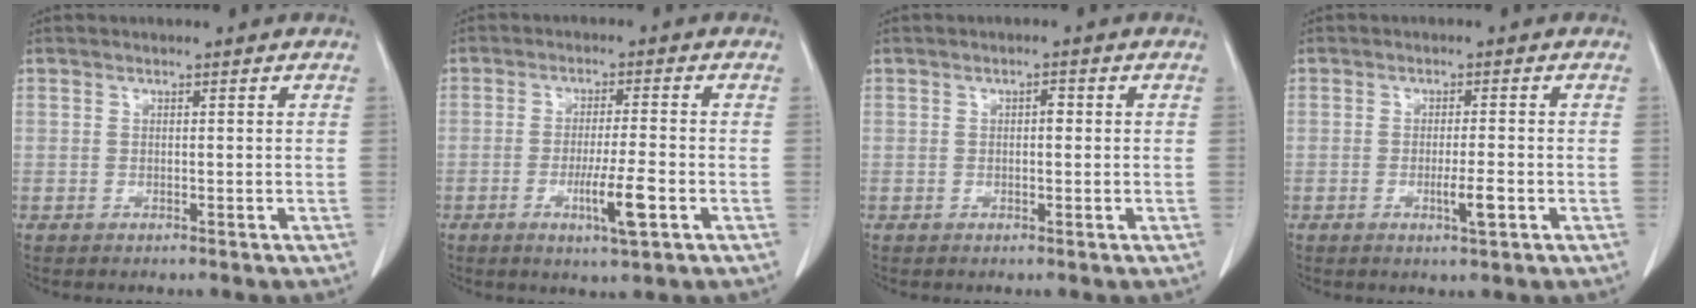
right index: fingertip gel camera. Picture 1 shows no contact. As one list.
[{"total": 6.3, "force": [-2.3, 0.1, 5.9], "torque": [-0.100, -0.011, -0.039]}, {"total": 1.3, "force": [0.2, 0.7, 1.1], "torque": [-0.013, 0.006, 0.003]}, {"total": 3.1, "force": [-1.0, 0.2, 2.9], "torque": [-0.047, -0.004, -0.016]}]